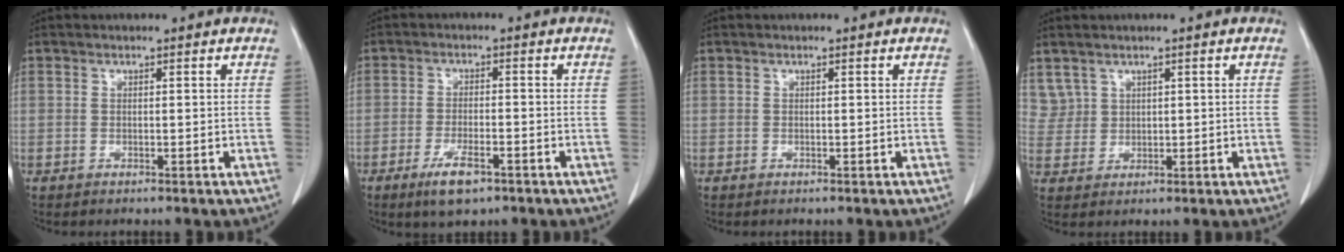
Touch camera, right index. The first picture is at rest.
{"total": 5.5, "force": [-3.3, 1.6, 4.2], "torque": [-0.082, -0.007, -0.050]}
{"total": 0.0}
{"total": 3.2, "force": [2.1, 2.4, 0.0], "torque": [0.008, 0.007, 0.045]}